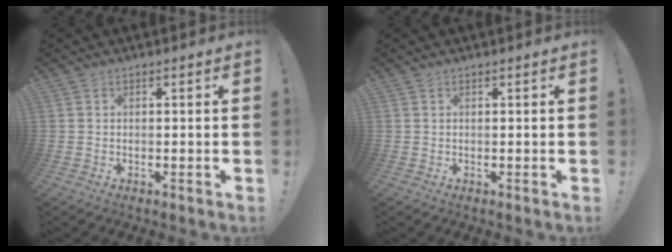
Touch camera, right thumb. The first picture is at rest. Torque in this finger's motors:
{"motor_torque": [0.00, 0.00, -0.04, 0.04, 0.00]}